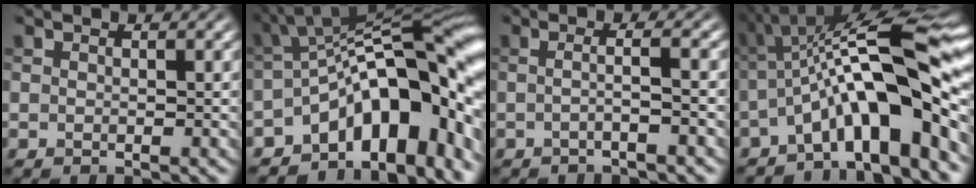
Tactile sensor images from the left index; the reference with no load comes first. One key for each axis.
{"total": 14.6, "fx": -5.6, "fy": 6.6, "fz": 11.7, "tx": -0.133, "ty": 0.021, "tz": -0.095}
{"total": 2.3, "fx": -0.5, "fy": 0.6, "fz": 2.2, "tx": -0.028, "ty": -0.001, "tz": -0.019}
{"total": 12.0, "fx": -2.5, "fy": 2.8, "fz": 11.4, "tx": -0.168, "ty": 0.028, "tz": -0.050}